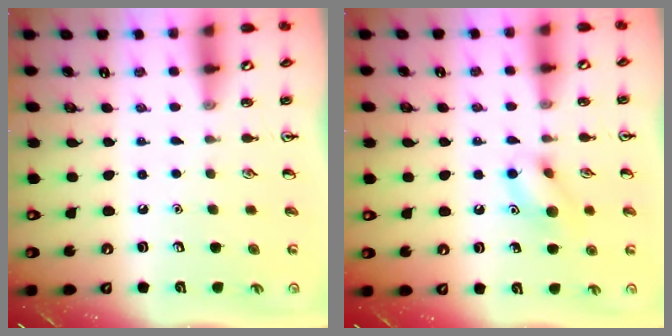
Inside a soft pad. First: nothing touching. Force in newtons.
{"total": 9.5, "press": 9.5, "slide": 0.6}